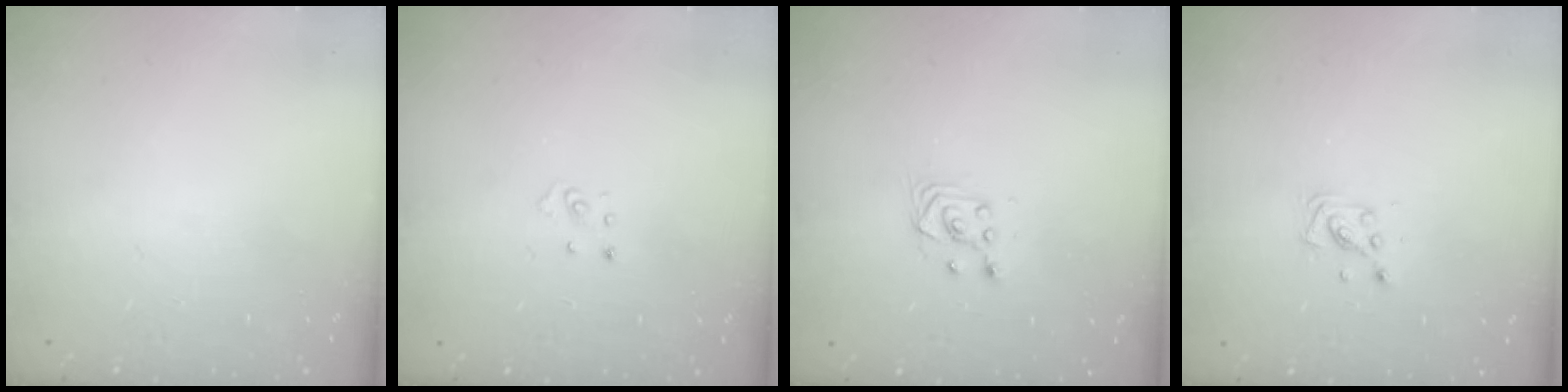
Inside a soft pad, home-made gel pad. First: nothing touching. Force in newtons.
{"total": 2.8, "press": 2.8, "slide": 0.3}
{"total": 2.9, "press": 2.6, "slide": 1.3}
{"total": 4.6, "press": 4.4, "slide": 1.4}